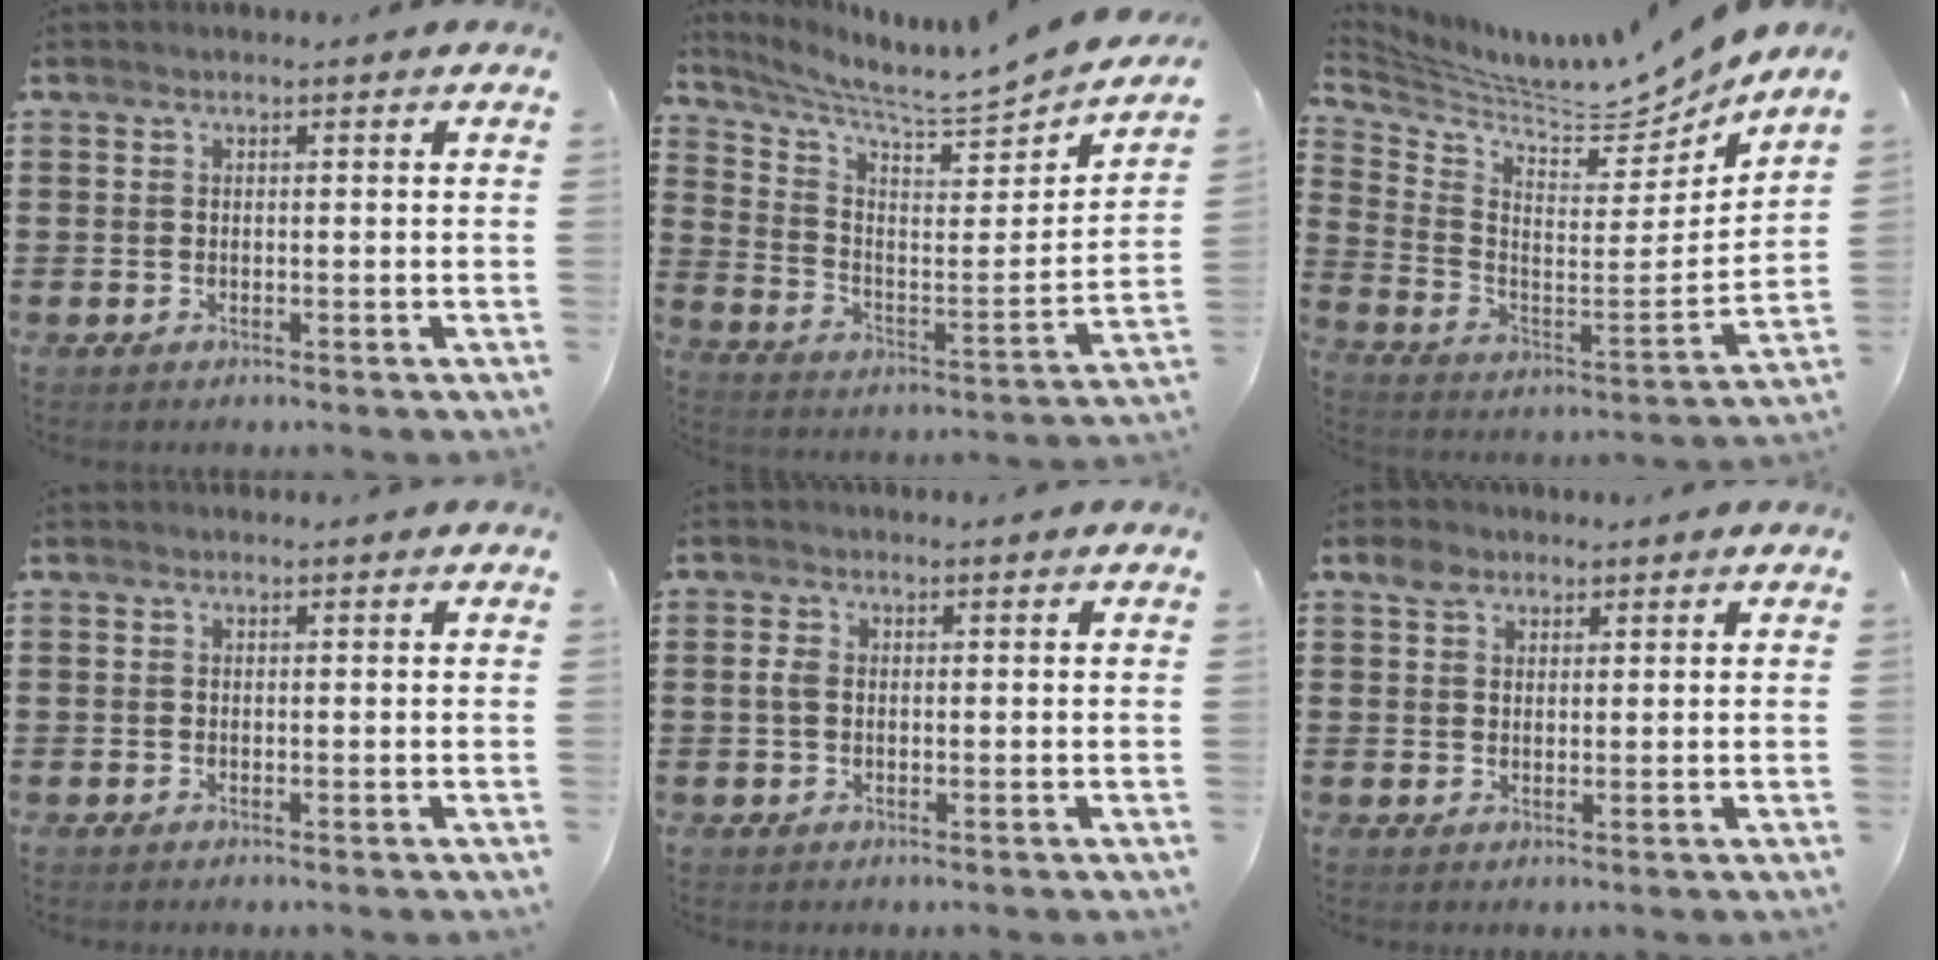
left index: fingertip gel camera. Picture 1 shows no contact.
{"total": 5.4, "force": [5.1, -0.1, 1.8], "torque": [-0.064, -0.054, 0.079]}
{"total": 6.1, "force": [6.0, 0.5, 1.2], "torque": [-0.054, -0.062, 0.096]}
{"total": 0.0}
{"total": 1.8, "force": [0.0, 1.2, 1.4], "torque": [-0.038, 0.002, -0.002]}
{"total": 2.7, "force": [1.7, 1.9, 1.0], "torque": [-0.018, 0.006, 0.030]}